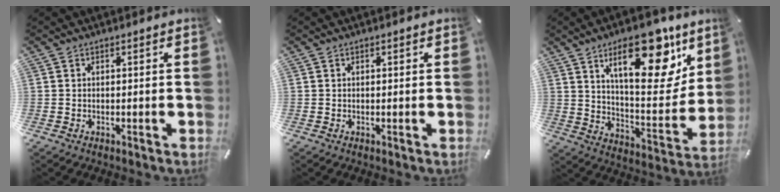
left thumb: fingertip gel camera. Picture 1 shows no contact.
{"total": 0.0}
{"total": 23.0, "force": [12.9, 9.9, 16.2], "torque": [-0.223, -0.072, 0.205]}